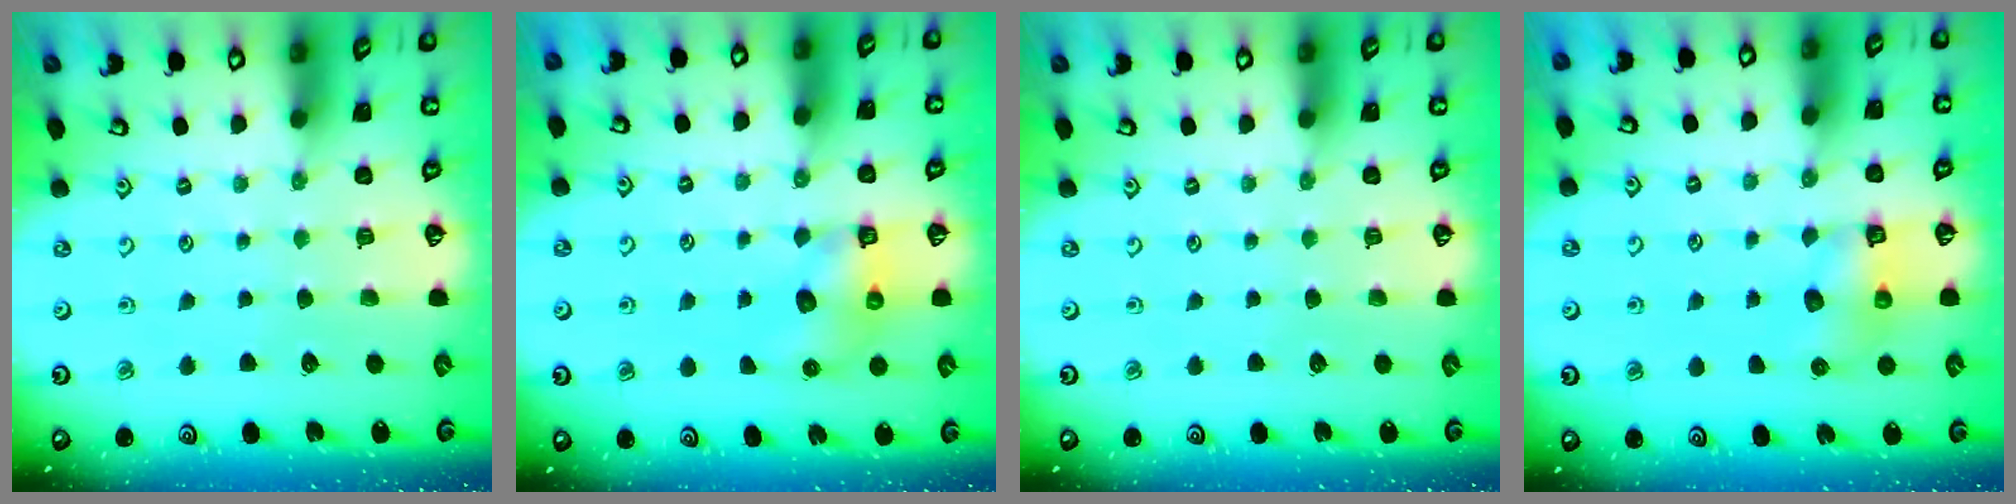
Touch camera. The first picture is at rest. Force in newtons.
{"total": 6.3, "press": 6.2, "slide": 0.6}
{"total": 0.0}
{"total": 8.8, "press": 8.8, "slide": 0.6}